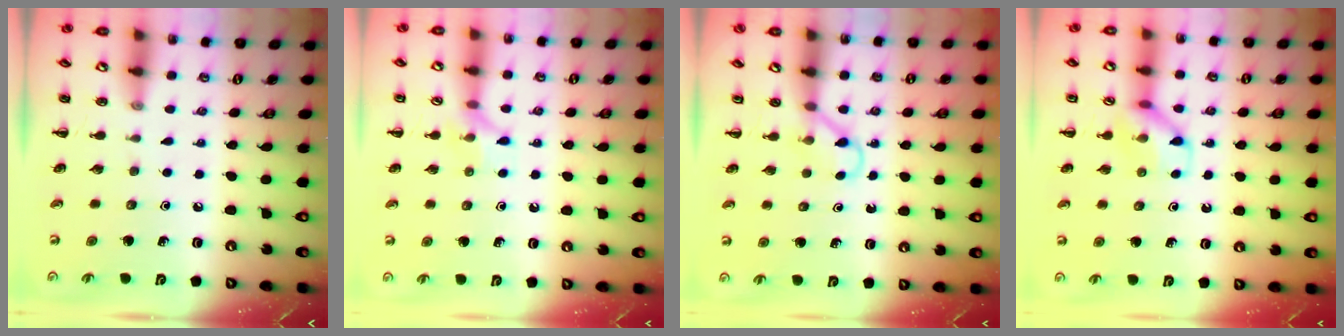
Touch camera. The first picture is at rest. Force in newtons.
{"total": 6.7, "press": 6.7, "slide": 0.8}
{"total": 3.2, "press": 3.0, "slide": 0.9}
{"total": 9.6, "press": 9.6, "slide": 0.7}